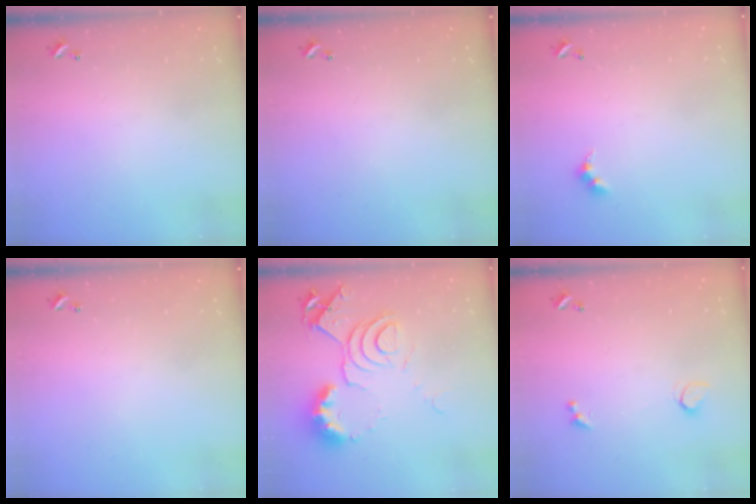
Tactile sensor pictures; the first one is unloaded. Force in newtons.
{"total": 0.0}
{"total": 3.0, "press": 2.9, "slide": 0.5}
{"total": 0.0}
{"total": 12.1, "press": 12.0, "slide": 1.6}
{"total": 1.3, "press": 1.2, "slide": 0.4}